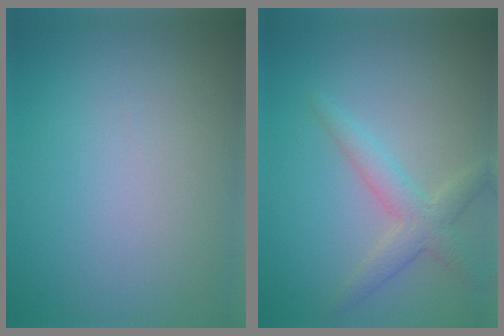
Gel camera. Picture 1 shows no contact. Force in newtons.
{"total": 2.8, "press": 2.8, "slide": 0.1}